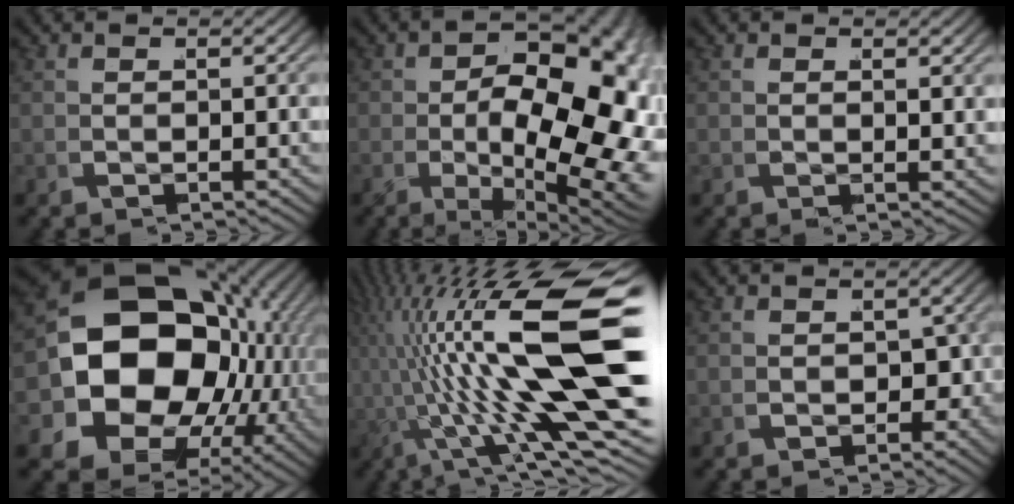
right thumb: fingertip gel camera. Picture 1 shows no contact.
{"total": 17.4, "force": [-1.5, 10.0, 14.2], "torque": [-0.199, -0.058, 0.006]}
{"total": 0.7, "force": [0.5, 0.1, 0.4], "torque": [-0.014, -0.002, 0.009]}
{"total": 24.6, "force": [0.3, 18.1, 16.6], "torque": [-0.327, -0.065, 0.023]}
{"total": 15.7, "force": [1.4, 5.3, 14.7], "torque": [-0.242, -0.011, 0.034]}
{"total": 2.5, "force": [-0.7, 2.0, 1.2], "torque": [-0.021, -0.015, -0.001]}